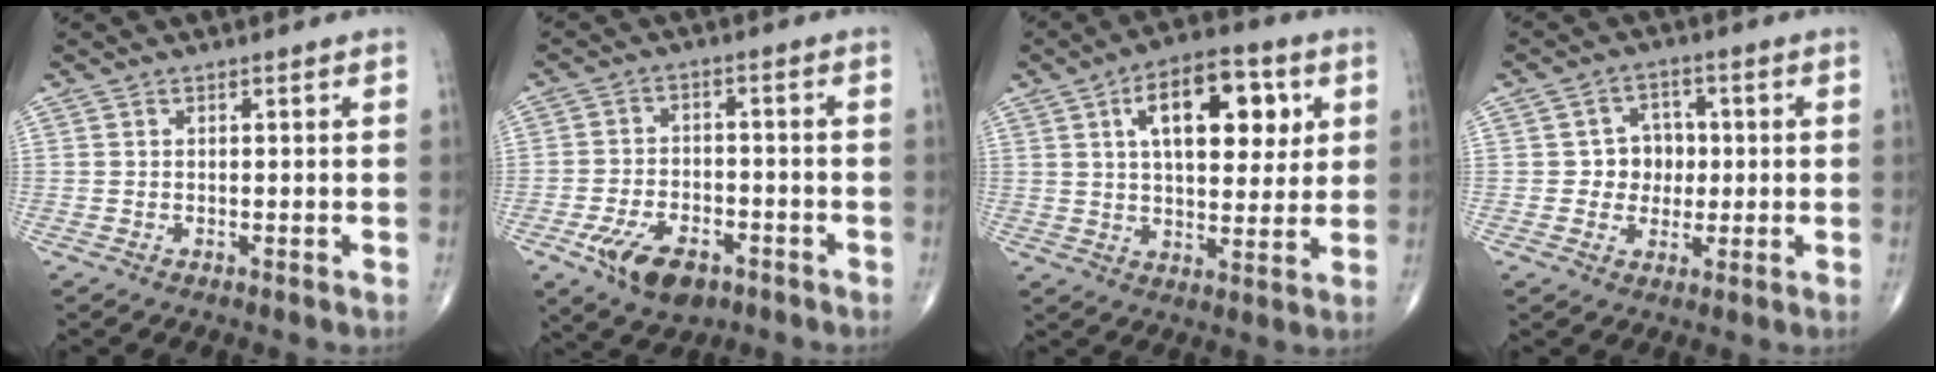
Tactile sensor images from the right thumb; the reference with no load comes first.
{"total": 10.3, "force": [-5.3, 5.6, 6.8], "torque": [-0.109, 0.019, -0.086]}
{"total": 16.1, "force": [5.3, 8.1, 12.9], "torque": [-0.156, -0.004, 0.079]}
{"total": 6.0, "force": [0.1, 5.4, 2.6], "torque": [0.007, 0.013, -0.005]}